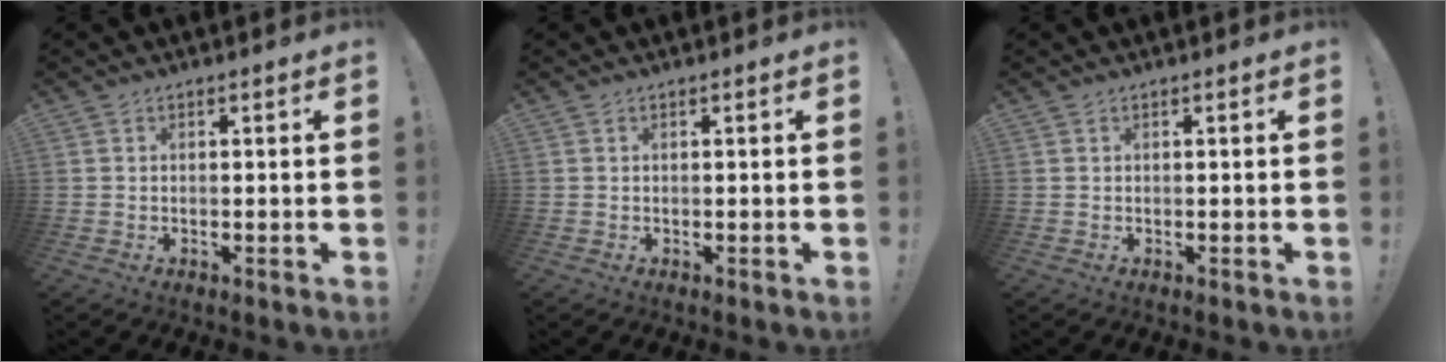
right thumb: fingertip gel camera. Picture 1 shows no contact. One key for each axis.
{"total": 0.0}
{"total": 0.0}